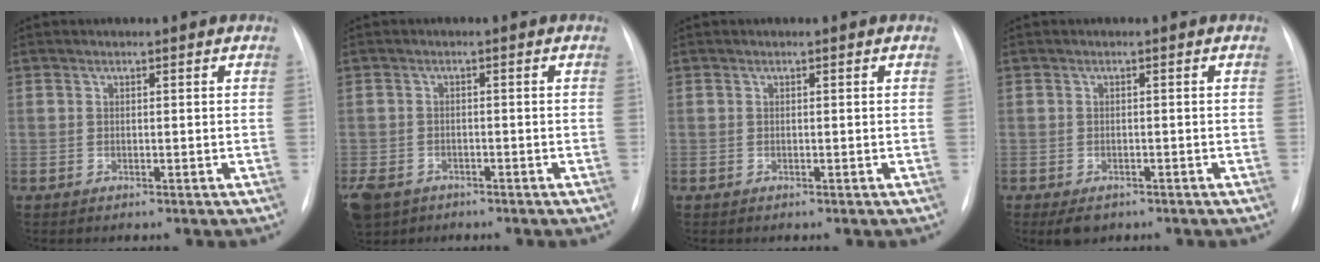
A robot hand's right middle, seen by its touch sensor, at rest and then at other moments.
{"total": 10.5, "force": [-6.3, 7.5, 3.9], "torque": [-0.118, -0.014, -0.095]}
{"total": 0.0}
{"total": 3.0, "force": [-2.0, 1.8, 1.3], "torque": [-0.017, -0.002, -0.021]}